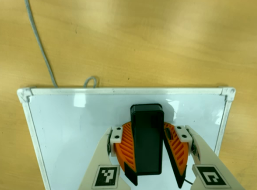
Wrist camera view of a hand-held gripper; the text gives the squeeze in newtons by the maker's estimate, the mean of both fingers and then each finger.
{"total": 11.4, "left": 13.2, "right": 9.7}